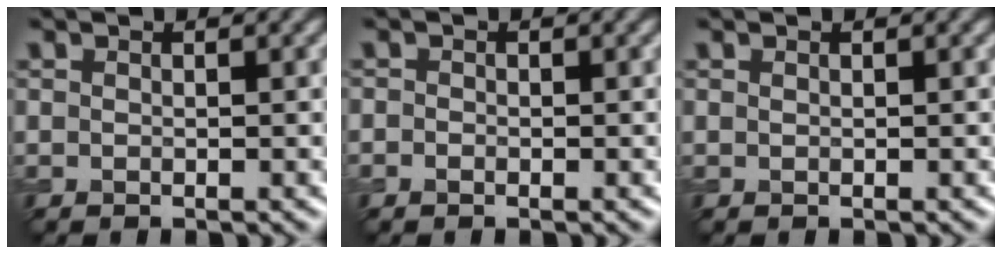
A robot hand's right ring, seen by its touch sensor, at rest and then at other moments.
{"total": 0.5, "force": [-0.3, 0.4, 0.2], "torque": [-0.001, -0.003, -0.006]}
{"total": 0.0}